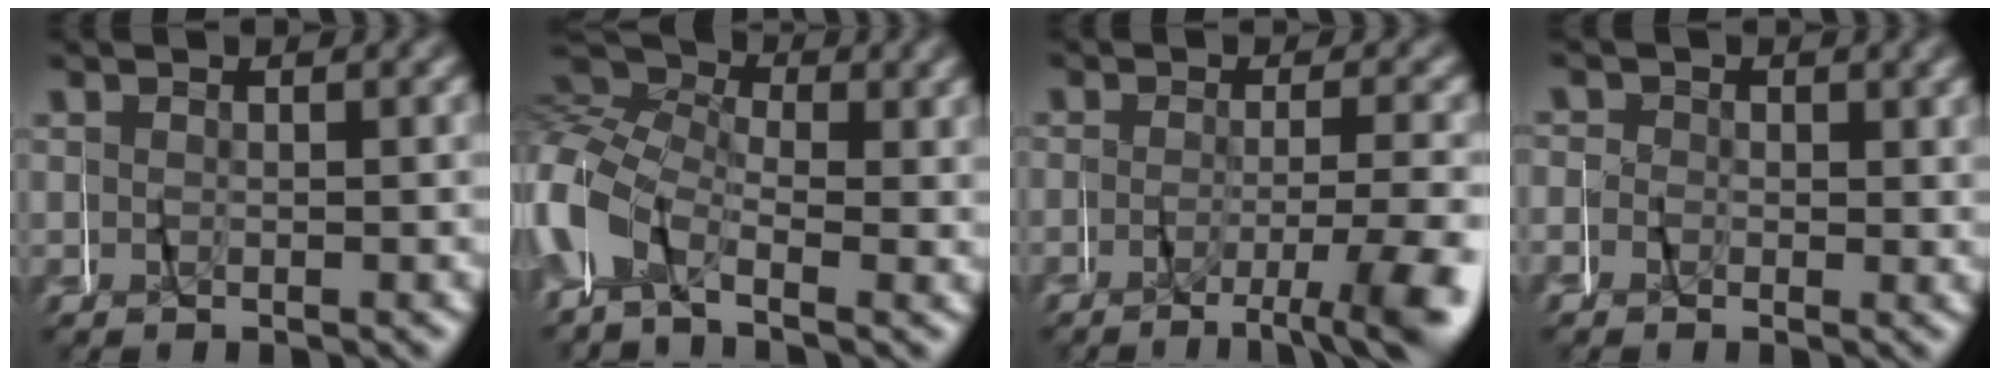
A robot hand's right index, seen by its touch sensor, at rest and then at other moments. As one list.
[{"total": 6.9, "force": [0.4, 5.8, 3.8], "torque": [-0.104, 0.002, -0.007]}, {"total": 5.3, "force": [-3.2, 0.8, 4.2], "torque": [-0.049, -0.012, -0.047]}, {"total": 1.6, "force": [0.2, 1.6, -0.2], "torque": [0.014, 0.000, -0.005]}]